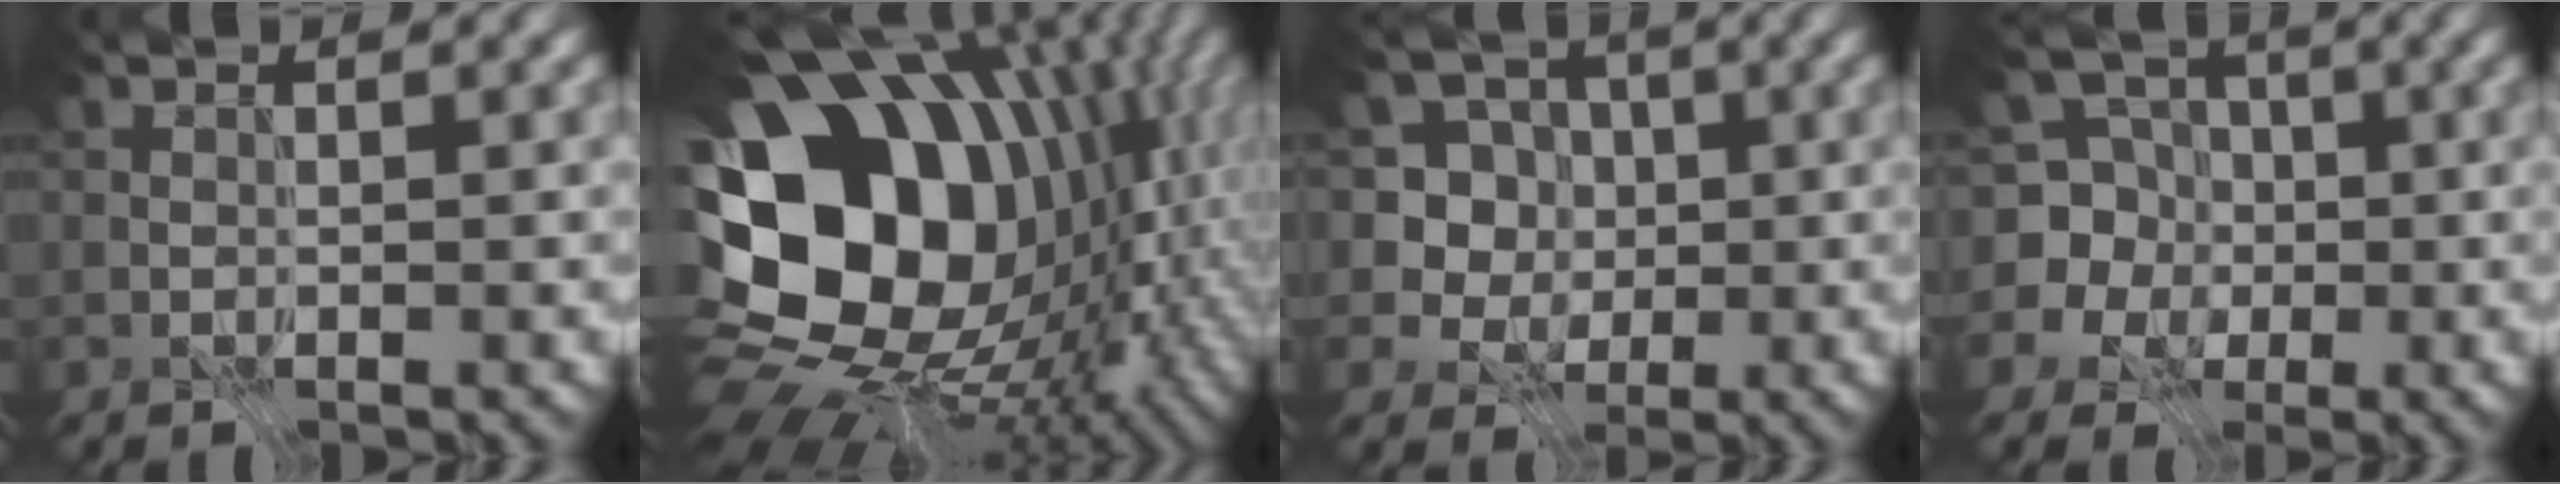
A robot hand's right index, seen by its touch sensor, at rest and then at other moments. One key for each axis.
{"total": 19.3, "fx": -0.6, "fy": 15.0, "fz": 12.2, "tx": -0.232, "ty": -0.011, "tz": 0.017}
{"total": 6.3, "fx": -0.6, "fy": 5.8, "fz": 2.4, "tx": -0.042, "ty": 0.017, "tz": -0.045}
{"total": 7.0, "fx": -0.4, "fy": 6.5, "fz": 2.4, "tx": -0.050, "ty": 0.034, "tz": -0.055}